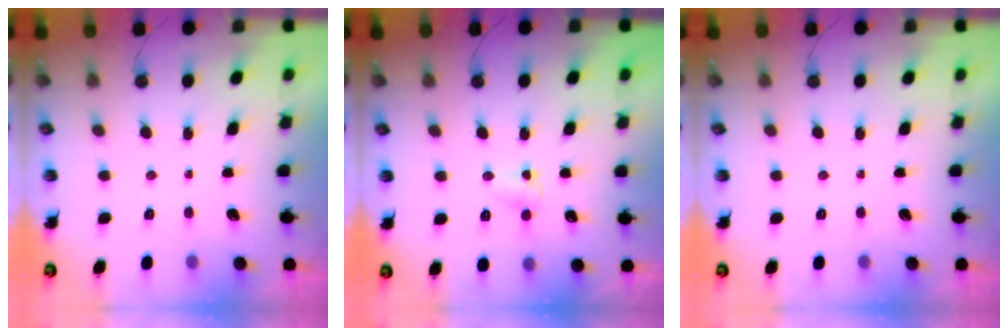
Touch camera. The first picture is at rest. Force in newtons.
{"total": 5.9, "press": 5.9, "slide": 0.6}
{"total": 0.0}